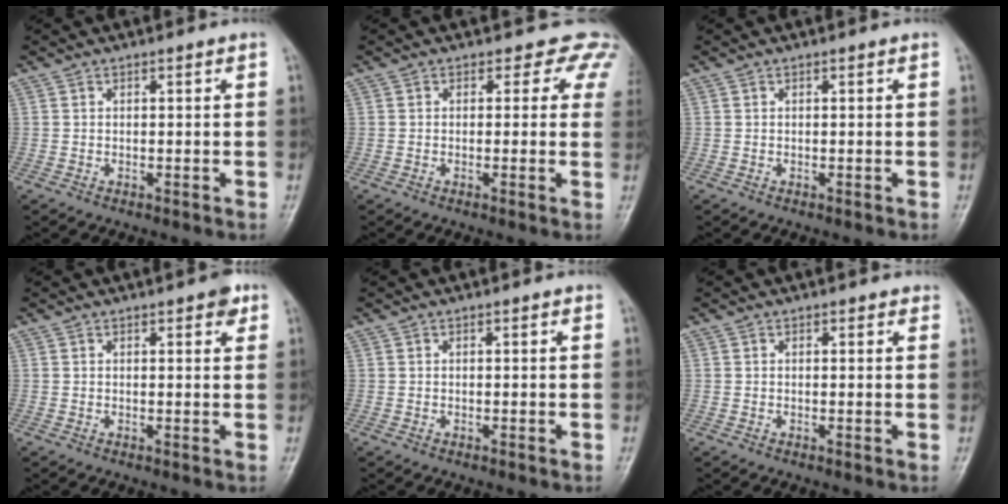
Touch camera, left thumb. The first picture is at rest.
{"total": 4.5, "force": [3.2, 3.2, 0.7], "torque": [0.029, -0.009, 0.005]}
{"total": 0.0}
{"total": 2.7, "force": [1.5, 1.1, 2.0], "torque": [-0.015, -0.003, 0.014]}
{"total": 0.0}
{"total": 0.8, "force": [0.5, 0.5, 0.3], "torque": [0.005, -0.002, 0.001]}